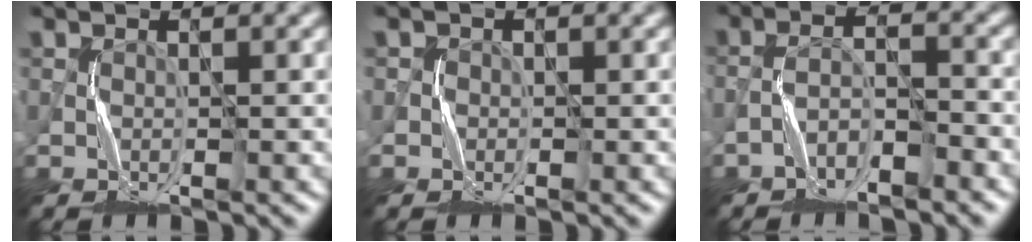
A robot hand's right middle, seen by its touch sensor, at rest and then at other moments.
{"total": 1.5, "force": [-0.3, 1.5, 0.0], "torque": [0.004, 0.002, -0.008]}
{"total": 2.7, "force": [-2.4, 0.7, 1.1], "torque": [-0.023, 0.014, -0.049]}